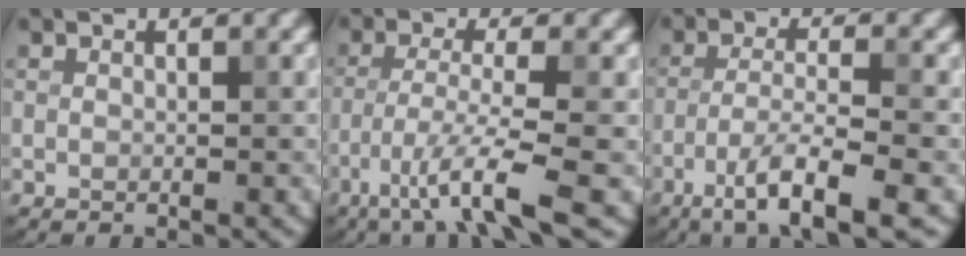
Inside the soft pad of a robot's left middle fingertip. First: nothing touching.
{"total": 5.6, "force": [-3.1, 0.5, 4.7], "torque": [-0.085, -0.004, -0.066]}
{"total": 6.0, "force": [-3.4, 1.1, 4.8], "torque": [-0.081, 0.001, -0.063]}